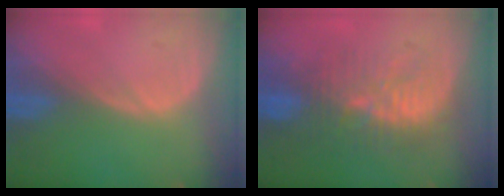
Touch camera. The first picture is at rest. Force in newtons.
{"total": 9.2, "press": 8.9, "slide": 2.1}